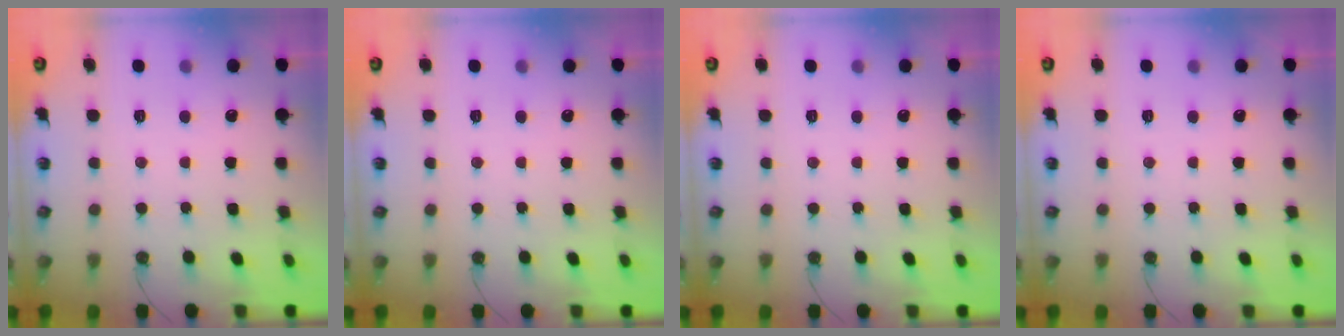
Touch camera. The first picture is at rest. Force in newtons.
{"total": 0.0}
{"total": 0.0}
{"total": 0.0}